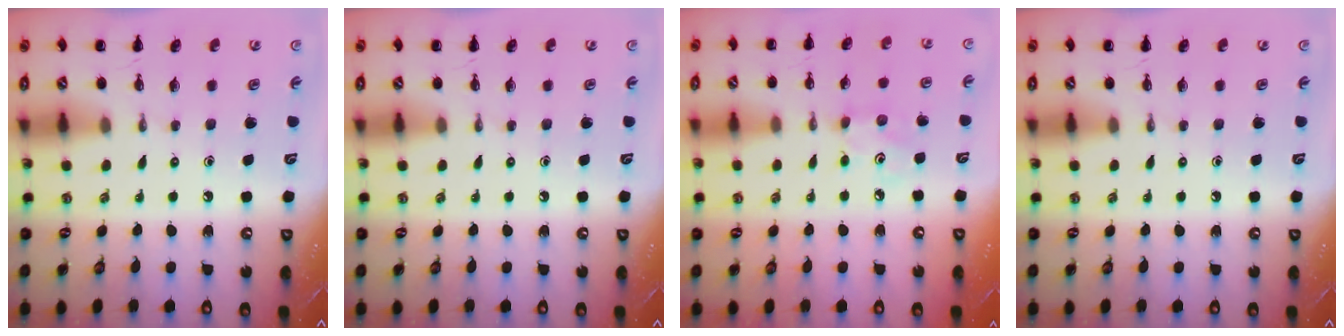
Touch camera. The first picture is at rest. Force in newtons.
{"total": 0.0}
{"total": 3.0, "press": 2.8, "slide": 0.9}
{"total": 0.0}